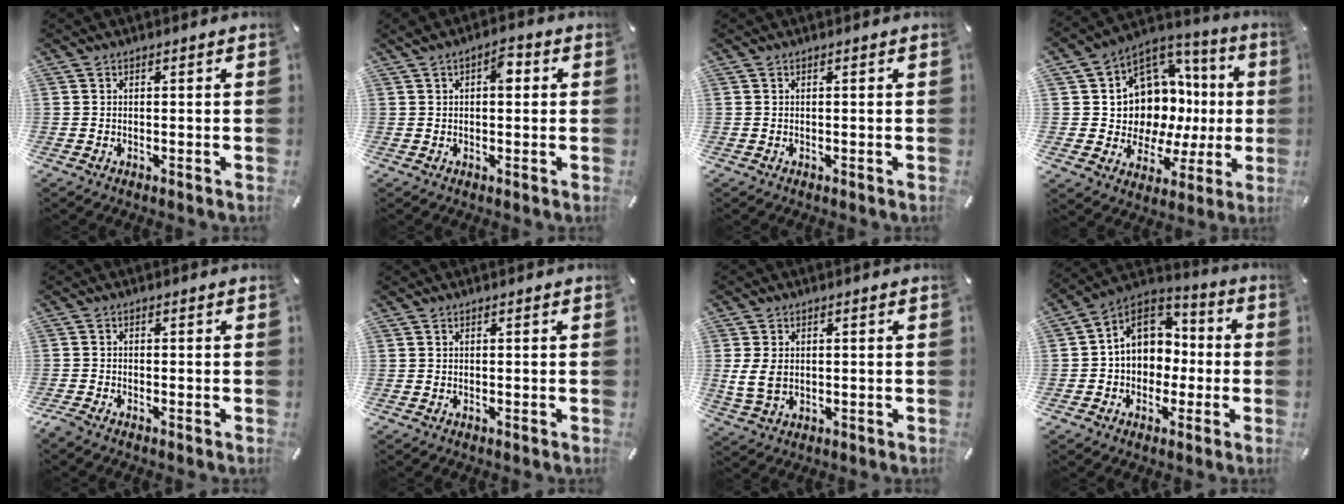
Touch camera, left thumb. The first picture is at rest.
{"total": 4.4, "force": [1.2, 2.4, 3.5], "torque": [-0.048, 0.003, 0.012]}
{"total": 0.0}
{"total": 12.6, "force": [2.6, 11.6, 4.3], "torque": [-0.064, -0.054, 0.072]}
{"total": 1.5, "force": [-1.3, 0.3, 0.6], "torque": [-0.010, 0.003, -0.025]}
{"total": 0.0}
{"total": 6.2, "force": [0.2, 4.5, 4.2], "torque": [-0.090, 0.001, 0.003]}
{"total": 10.7, "force": [1.2, 9.5, 4.8], "torque": [-0.093, 0.006, 0.026]}